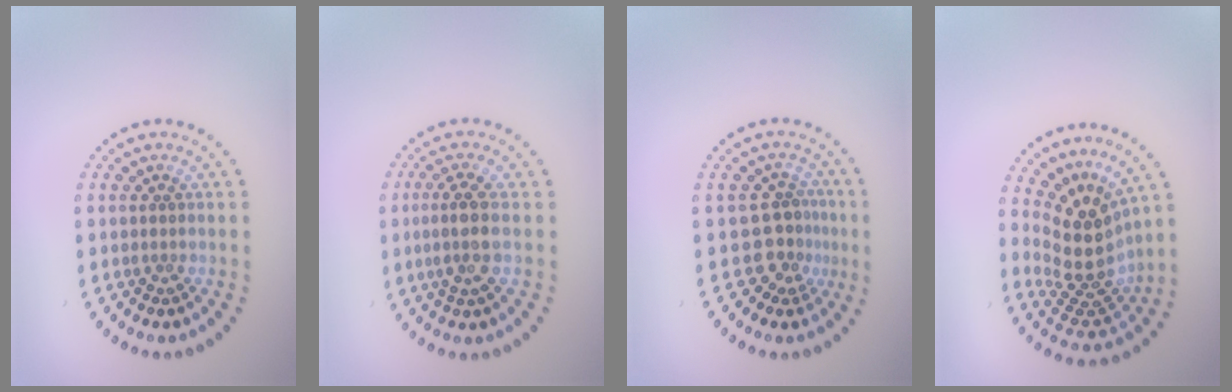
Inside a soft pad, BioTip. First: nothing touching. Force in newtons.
{"total": 2.5, "press": 2.1, "slide": 1.4}
{"total": 2.8, "press": 2.2, "slide": 1.7}
{"total": 5.2, "press": 3.8, "slide": 3.5}